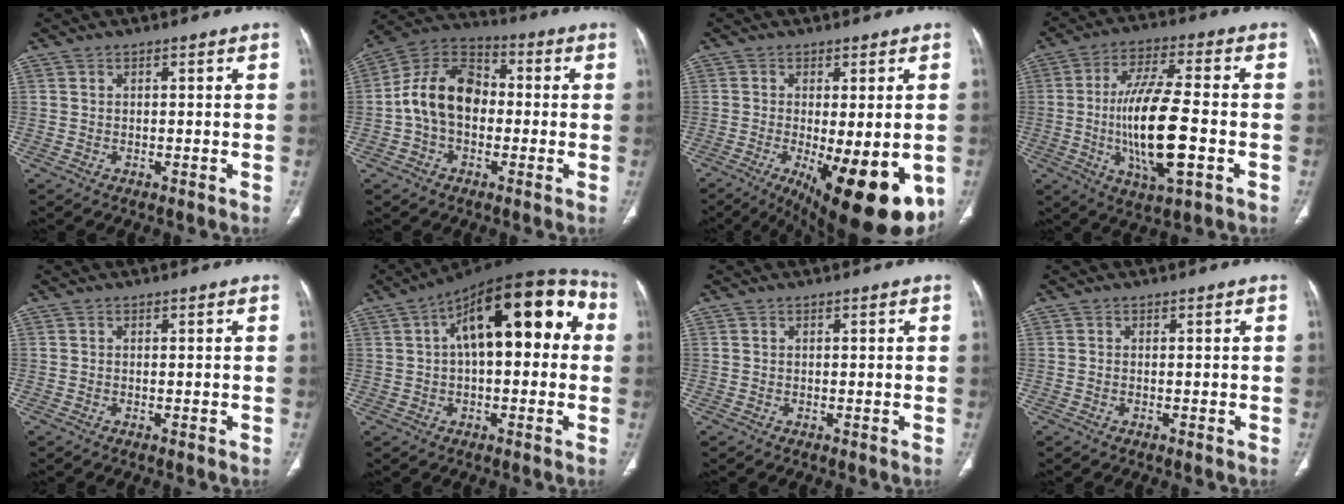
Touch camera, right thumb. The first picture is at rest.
{"total": 13.1, "force": [-0.9, 9.3, 9.3], "torque": [-0.153, 0.037, -0.030]}
{"total": 19.4, "force": [-6.7, 6.7, 16.9], "torque": [-0.193, -0.028, -0.078]}
{"total": 16.7, "force": [-2.8, 5.2, 15.6], "torque": [-0.295, 0.008, -0.049]}
{"total": 0.0}
{"total": 21.1, "force": [4.3, 9.7, 18.3], "torque": [-0.242, 0.049, 0.050]}
{"total": 0.0}
{"total": 0.0}